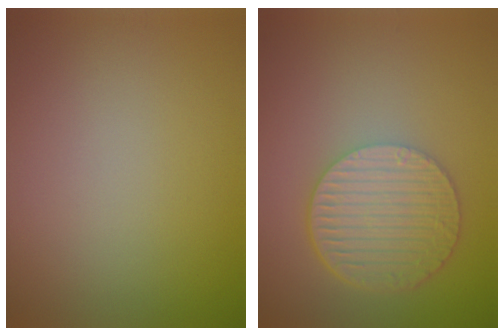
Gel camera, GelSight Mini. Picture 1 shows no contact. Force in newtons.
{"total": 6.6, "press": 4.7, "slide": 4.6}